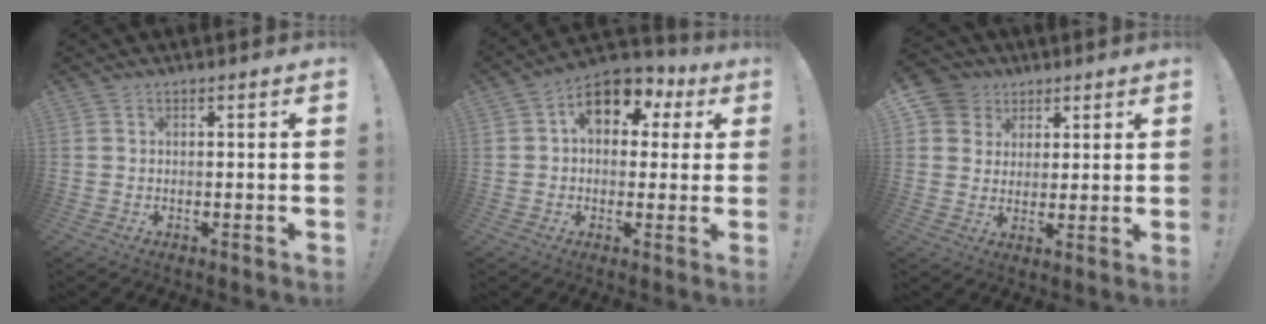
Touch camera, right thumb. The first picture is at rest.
{"total": 11.4, "force": [4.3, 7.6, 7.3], "torque": [-0.102, -0.009, 0.081]}
{"total": 8.4, "force": [3.5, 7.4, 1.5], "torque": [-0.025, -0.018, 0.074]}